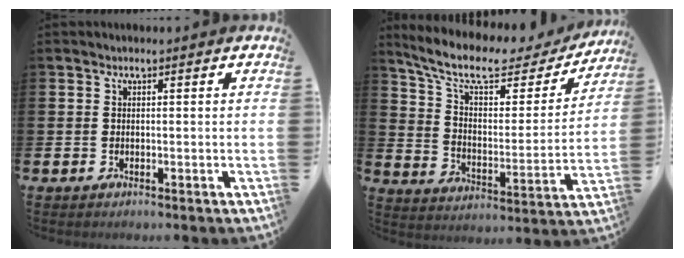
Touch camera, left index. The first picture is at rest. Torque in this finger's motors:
{"motor_torque": [0.86, -0.86, 0.45, 0.18]}